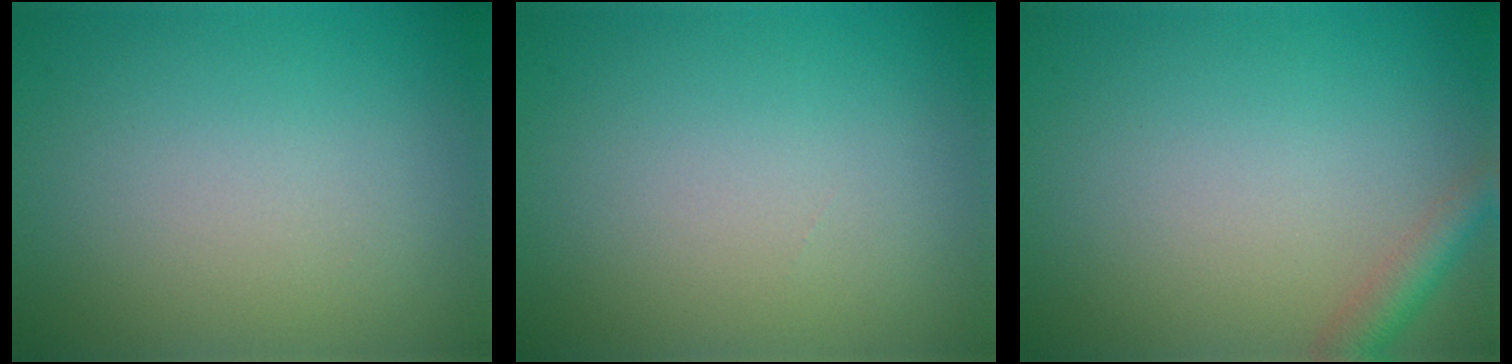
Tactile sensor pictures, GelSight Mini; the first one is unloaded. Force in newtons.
{"total": 0.0}
{"total": 2.4, "press": 2.4, "slide": 0.2}